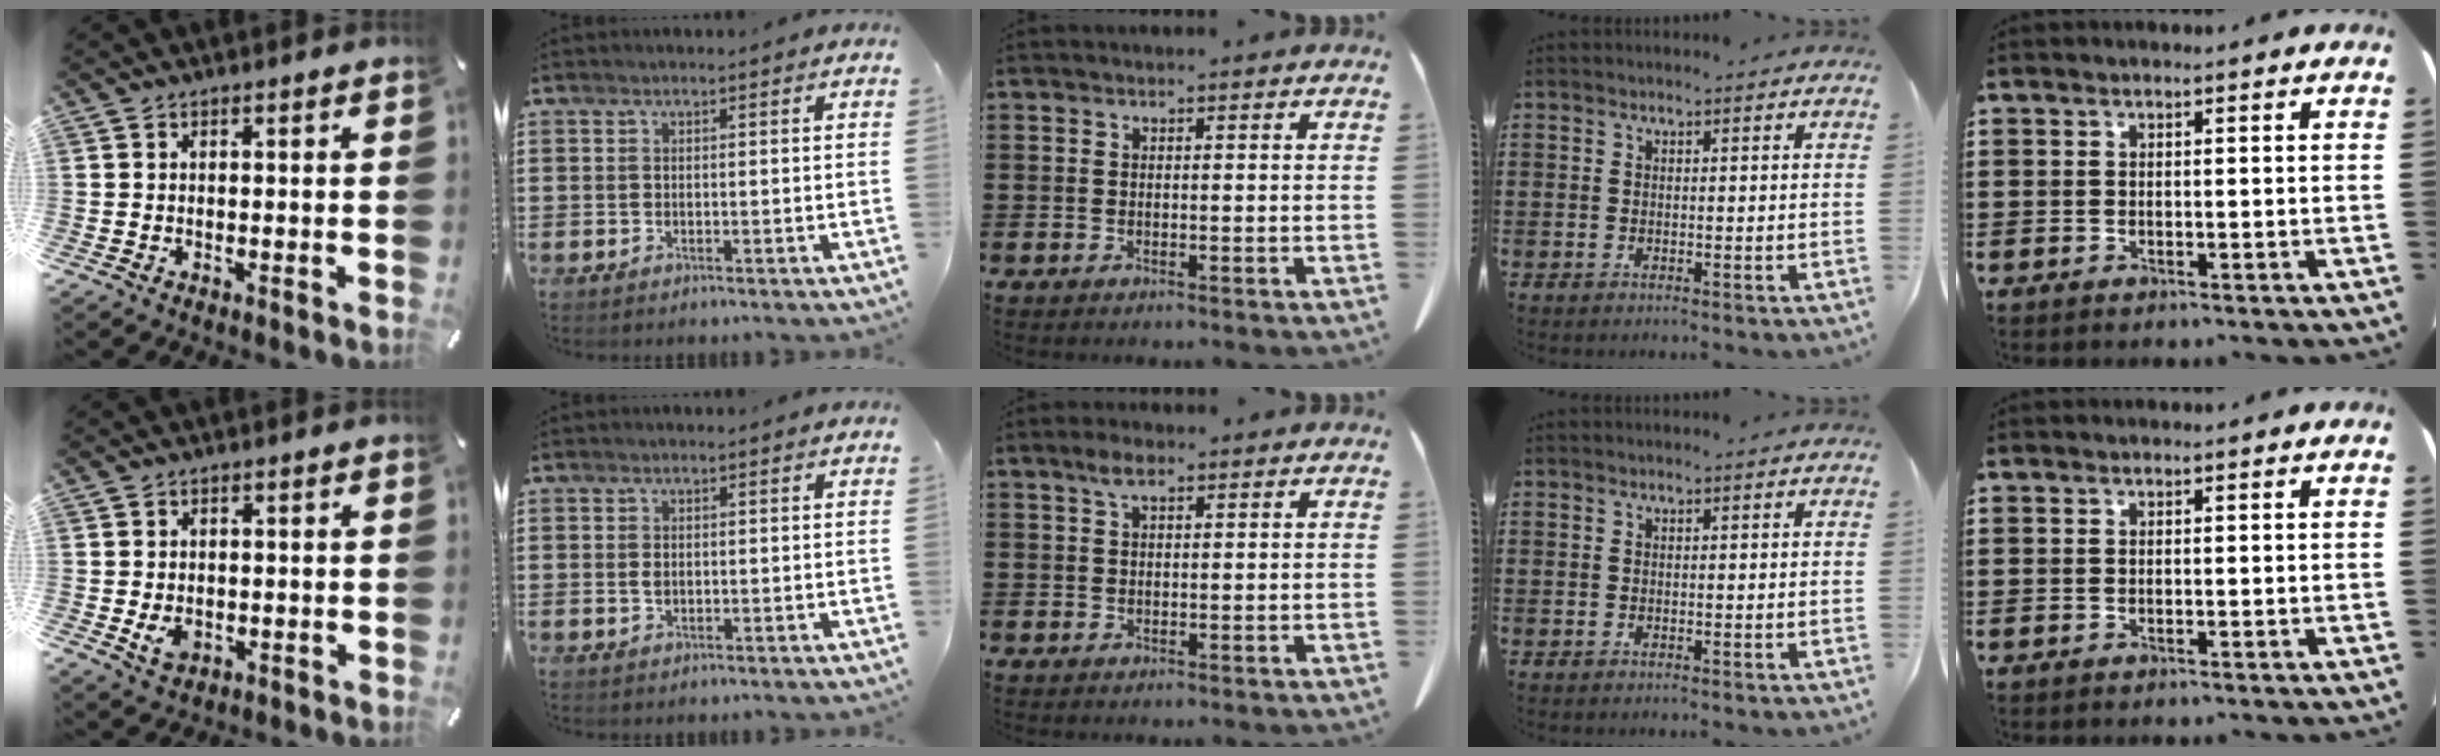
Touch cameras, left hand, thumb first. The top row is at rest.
{"thumb": {"total": 4.5, "force": [-0.8, 3.6, 2.6], "torque": [-0.049, -0.001, -0.014]}, "index": {"total": 1.0, "force": [0.2, 0.6, 0.8], "torque": [-0.019, 0.003, 0.002]}, "middle": {"total": 2.5, "force": [1.5, 0.9, 1.8], "torque": [-0.040, 0.005, 0.027]}}